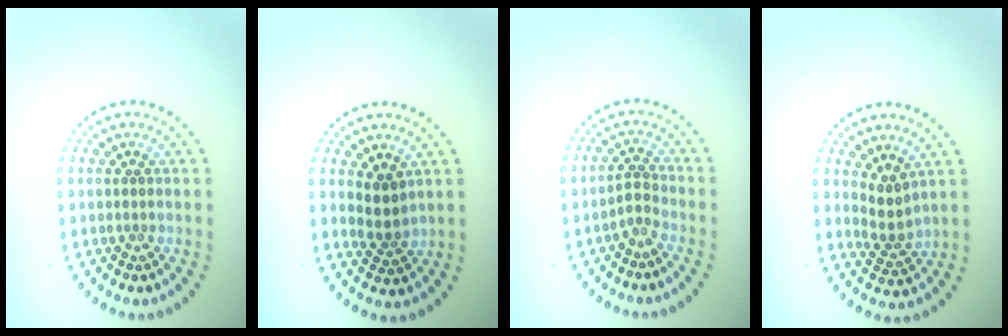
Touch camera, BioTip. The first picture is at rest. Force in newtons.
{"total": 2.2, "press": 1.9, "slide": 1.2}
{"total": 1.4, "press": 0.8, "slide": 1.1}
{"total": 2.1, "press": 1.6, "slide": 1.4}